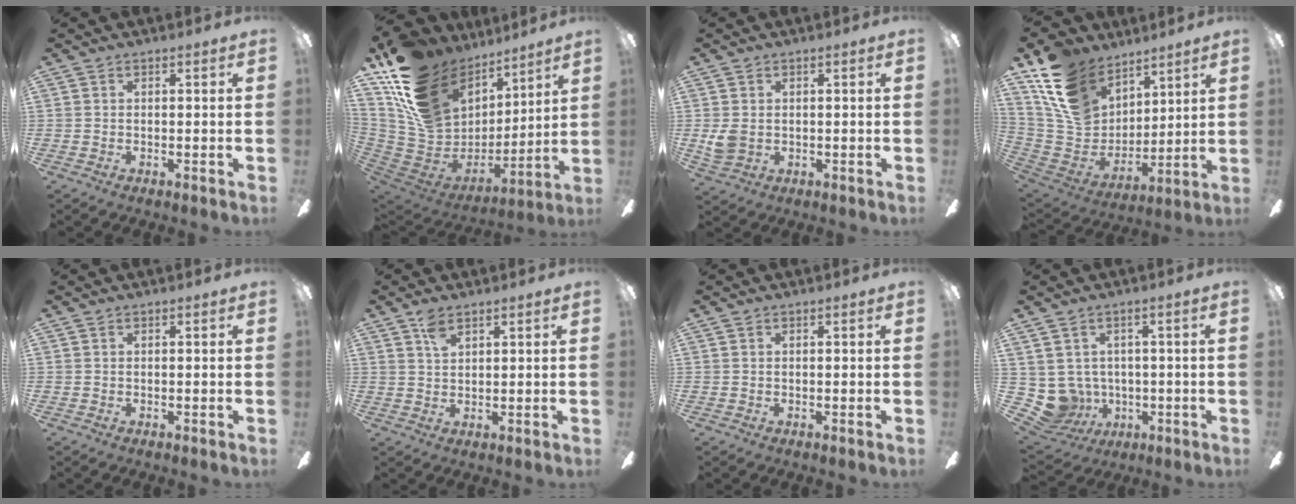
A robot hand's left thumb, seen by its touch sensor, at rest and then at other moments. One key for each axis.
{"total": 22.6, "fx": 13.2, "fy": 15.1, "fz": 10.4, "tx": -0.208, "ty": -0.080, "tz": 0.264}
{"total": 3.8, "fx": 0.8, "fy": 3.0, "fz": 2.1, "tx": -0.039, "ty": 0.001, "tz": 0.015}
{"total": 18.4, "fx": 11.1, "fy": 12.3, "fz": 8.1, "tx": -0.185, "ty": -0.056, "tz": 0.215}
{"total": 0.0}
{"total": 3.6, "fx": 2.5, "fy": 1.5, "fz": 2.1, "tx": -0.040, "ty": -0.002, "tz": 0.045}
{"total": 0.0}
{"total": 7.1, "fx": 0.7, "fy": 6.9, "fz": 1.5, "tx": -0.086, "ty": -0.013, "tz": 0.021}